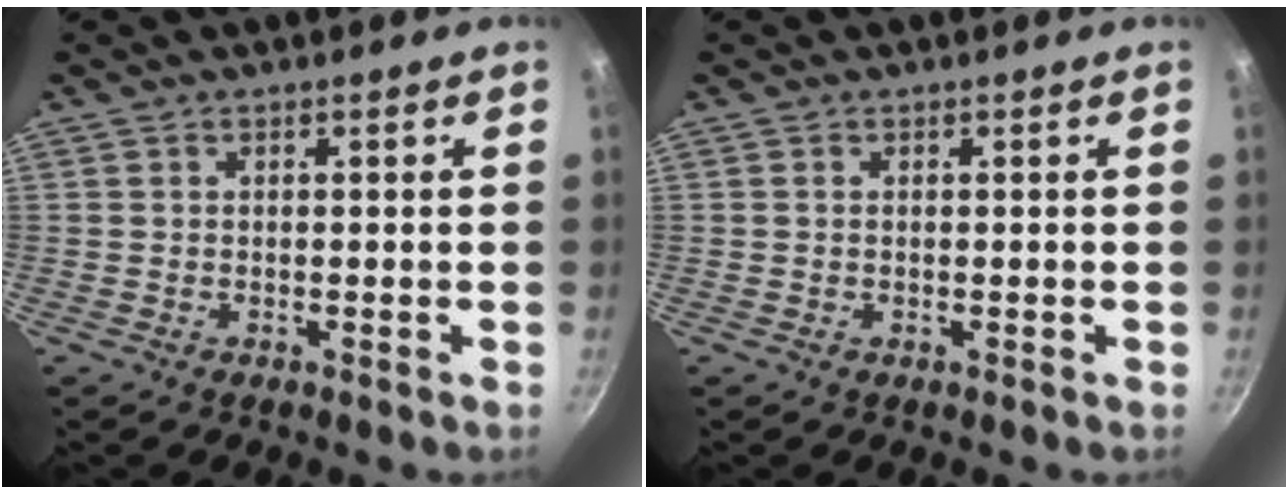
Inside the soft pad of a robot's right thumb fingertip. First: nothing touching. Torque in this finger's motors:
{"motor_torque": [0.20, -0.05, -0.21, 0.03, -0.01]}